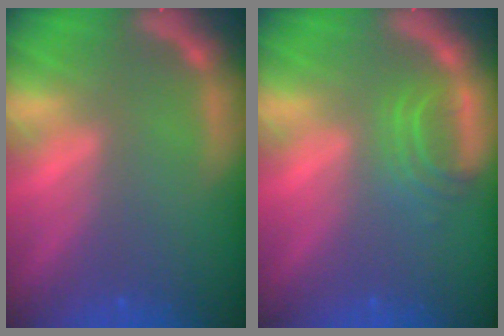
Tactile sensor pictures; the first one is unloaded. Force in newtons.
{"total": 2.9}